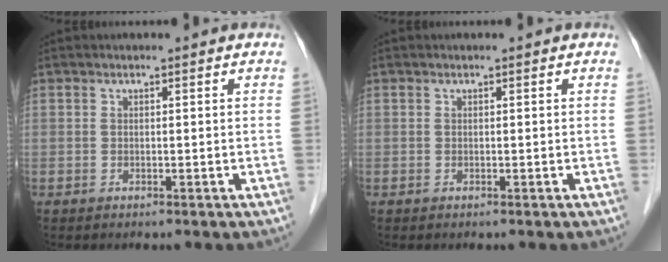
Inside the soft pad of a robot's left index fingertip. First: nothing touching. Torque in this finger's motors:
{"motor_torque": [0.00, 0.00, 0.00, 0.00]}